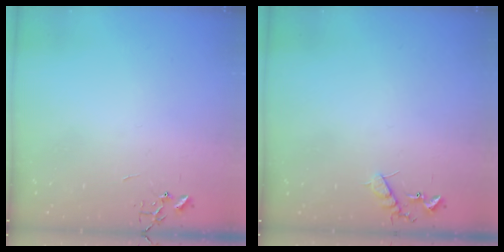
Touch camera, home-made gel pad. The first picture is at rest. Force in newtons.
{"total": 7.6, "press": 7.6, "slide": 0.4}